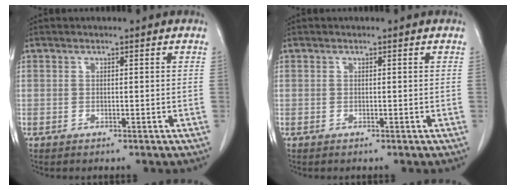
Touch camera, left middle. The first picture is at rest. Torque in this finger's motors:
{"motor_torque": [0.15, -0.09, 0.09, 0.01]}